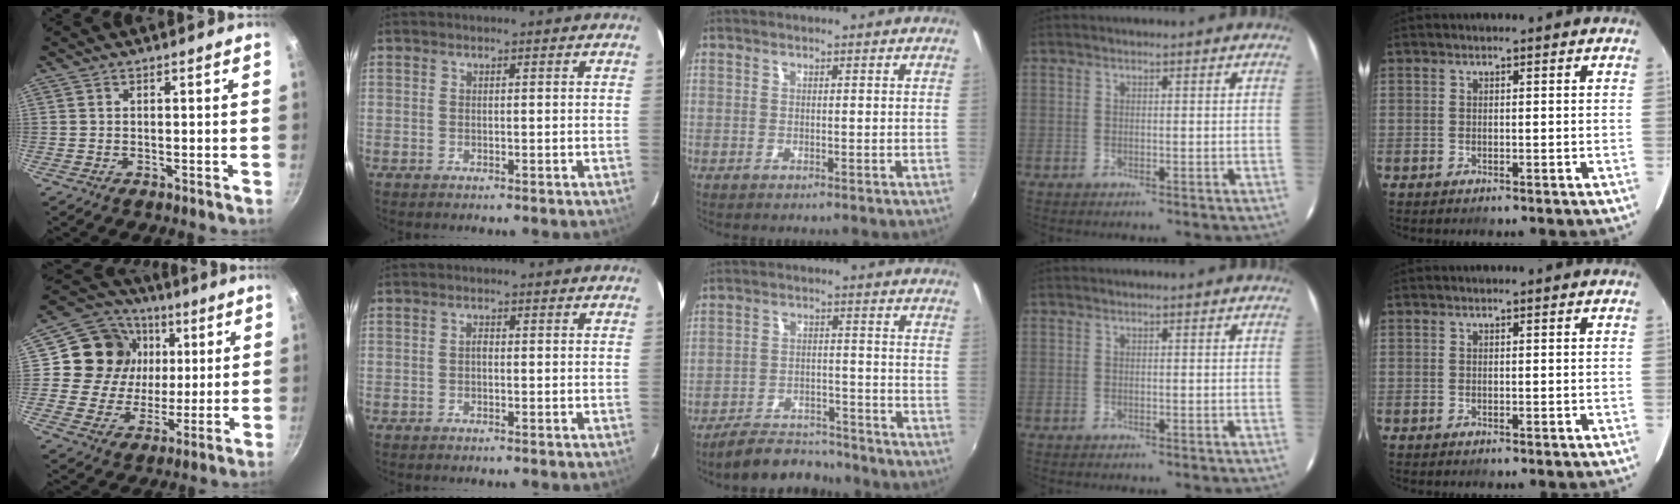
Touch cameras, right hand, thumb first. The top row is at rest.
{"thumb": {"total": 16.7, "force": [3.7, 14.9, 6.6], "torque": [-0.095, 0.006, 0.057]}, "index": {"total": 0.8, "force": [-0.2, 0.5, 0.5], "torque": [-0.010, 0.005, -0.005]}, "middle": {"total": 9.8, "force": [-9.1, 2.6, 2.6], "torque": [-0.072, 0.008, -0.133]}}